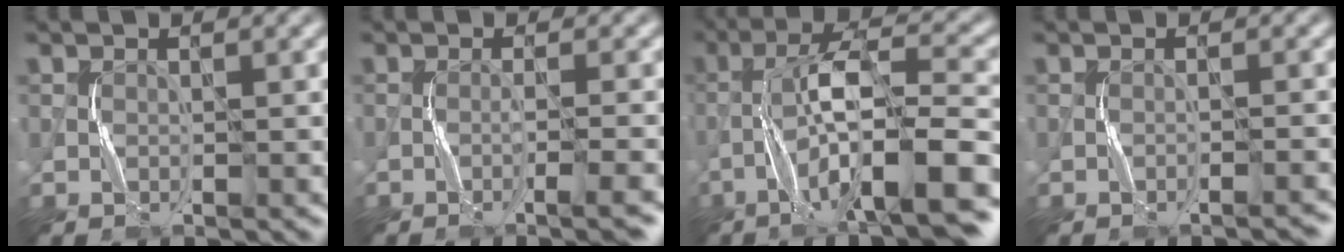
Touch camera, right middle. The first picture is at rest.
{"total": 3.1, "force": [-1.3, 0.3, 2.8], "torque": [-0.038, 0.008, -0.028]}
{"total": 11.1, "force": [-4.5, 2.4, 9.9], "torque": [-0.168, 0.019, -0.073]}
{"total": 1.0, "force": [-0.8, -0.2, 0.5], "torque": [-0.011, 0.009, -0.014]}